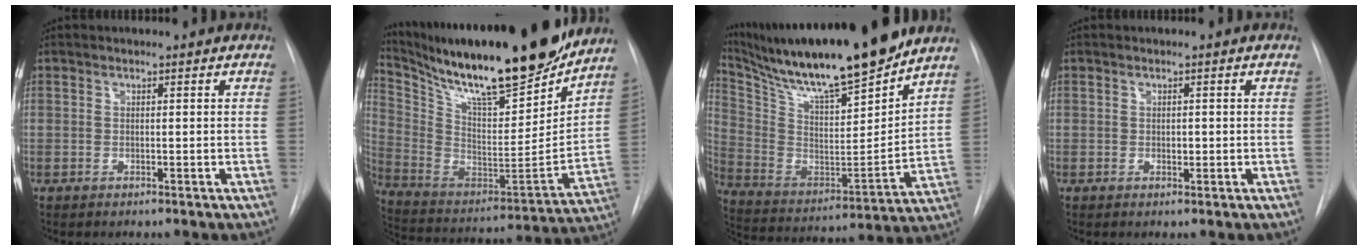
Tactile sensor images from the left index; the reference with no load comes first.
{"total": 28.0, "force": [23.0, 4.0, 15.4], "torque": [-0.281, -0.035, 0.364]}
{"total": 24.2, "force": [20.3, 1.6, 13.0], "torque": [-0.248, -0.023, 0.343]}
{"total": 0.8, "force": [-0.1, 0.6, 0.6], "torque": [-0.007, 0.000, -0.001]}